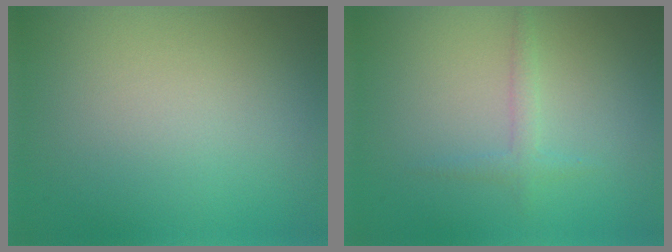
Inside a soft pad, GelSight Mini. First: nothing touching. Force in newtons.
{"total": 1.3, "press": 1.3, "slide": 0.1}